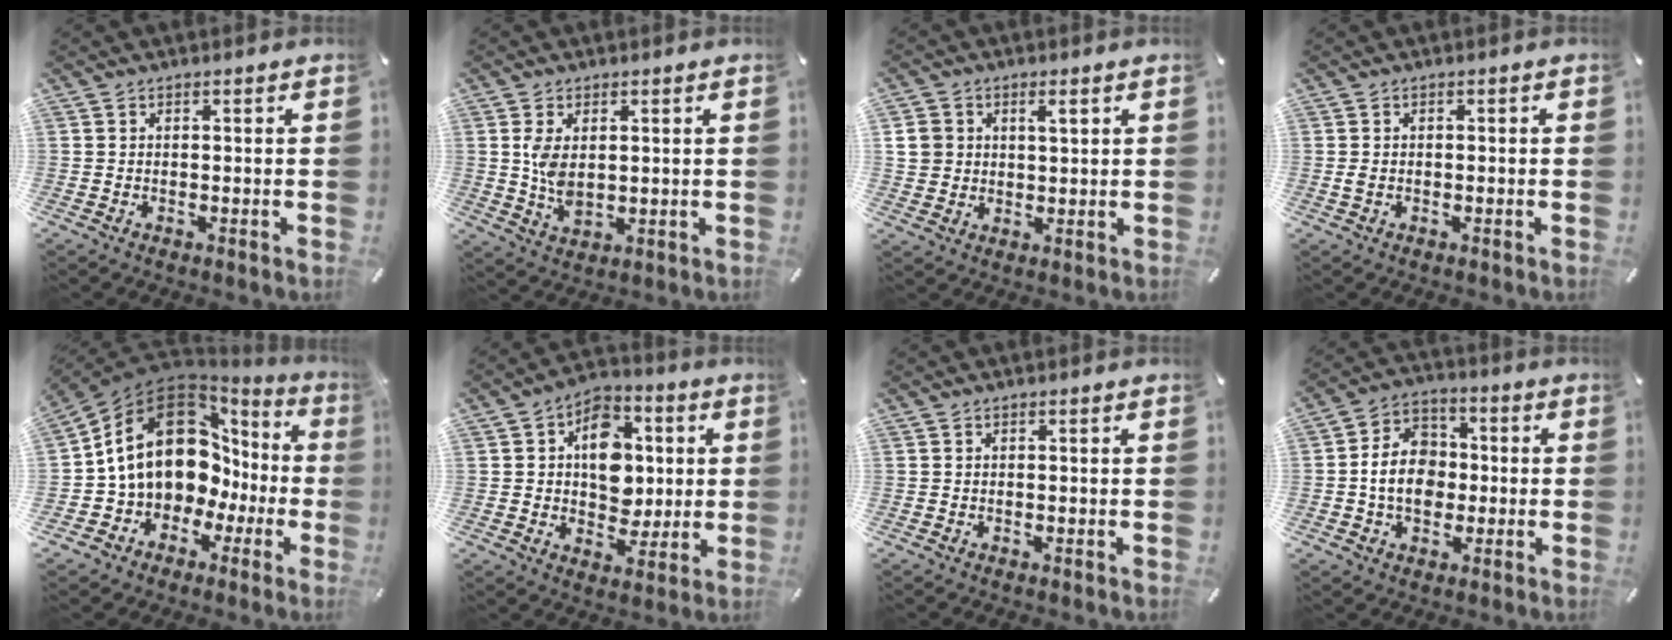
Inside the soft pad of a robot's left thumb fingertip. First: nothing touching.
{"total": 6.1, "force": [1.3, 3.6, 4.8], "torque": [-0.109, -0.005, 0.019]}
{"total": 5.5, "force": [1.9, 4.6, 2.4], "torque": [-0.053, 0.000, 0.030]}
{"total": 1.4, "force": [-0.3, 0.9, 1.0], "torque": [-0.020, 0.002, -0.006]}
{"total": 19.2, "force": [4.2, 14.2, 12.2], "torque": [-0.228, -0.033, 0.083]}
{"total": 12.5, "force": [1.3, 10.0, 7.4], "torque": [-0.095, 0.010, 0.027]}
{"total": 0.0}
{"total": 10.3, "force": [-1.2, 8.5, 5.7], "torque": [-0.113, 0.021, -0.021]}